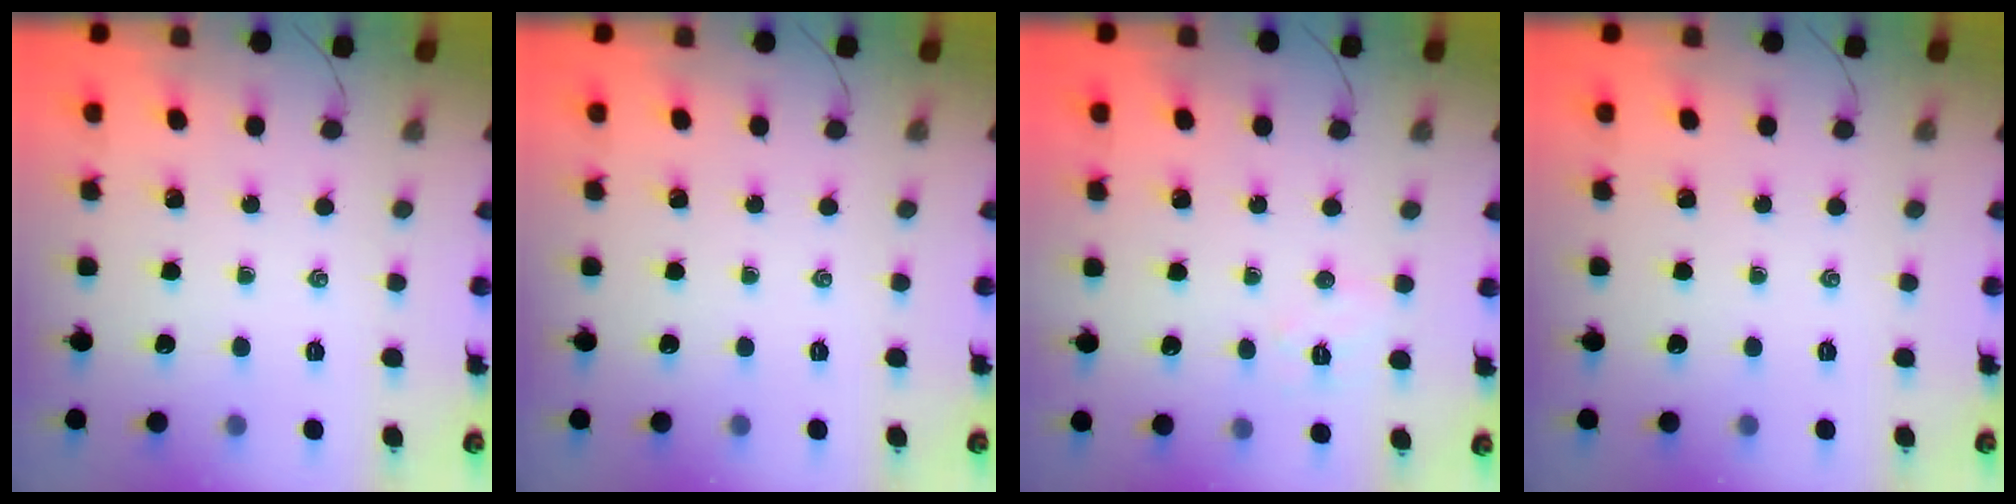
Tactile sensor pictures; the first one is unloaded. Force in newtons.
{"total": 0.0}
{"total": 5.4, "press": 5.3, "slide": 1.2}
{"total": 0.0}